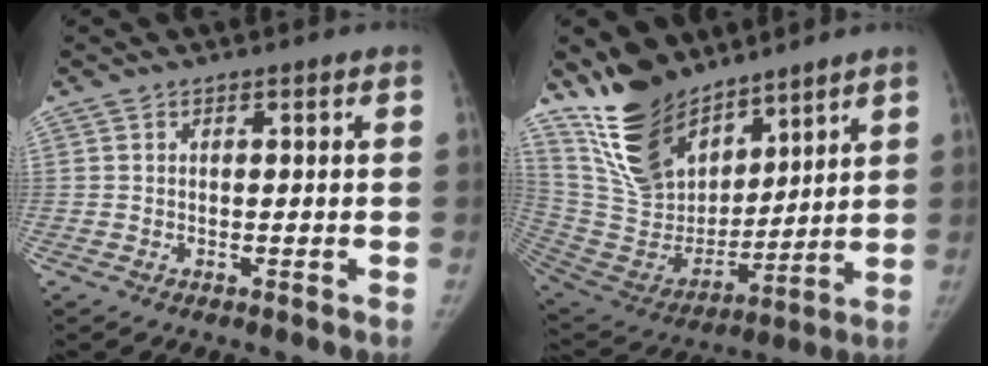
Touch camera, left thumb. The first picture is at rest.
{"total": 20.7, "force": [15.2, 10.5, 9.3], "torque": [-0.125, -0.082, 0.293]}